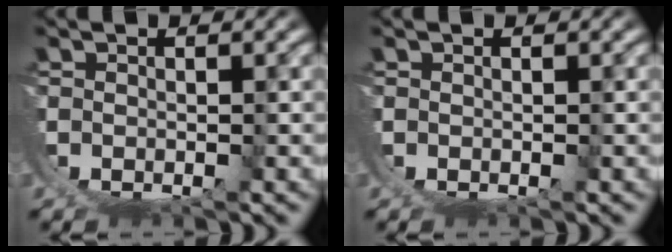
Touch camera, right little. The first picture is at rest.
{"total": 0.0}